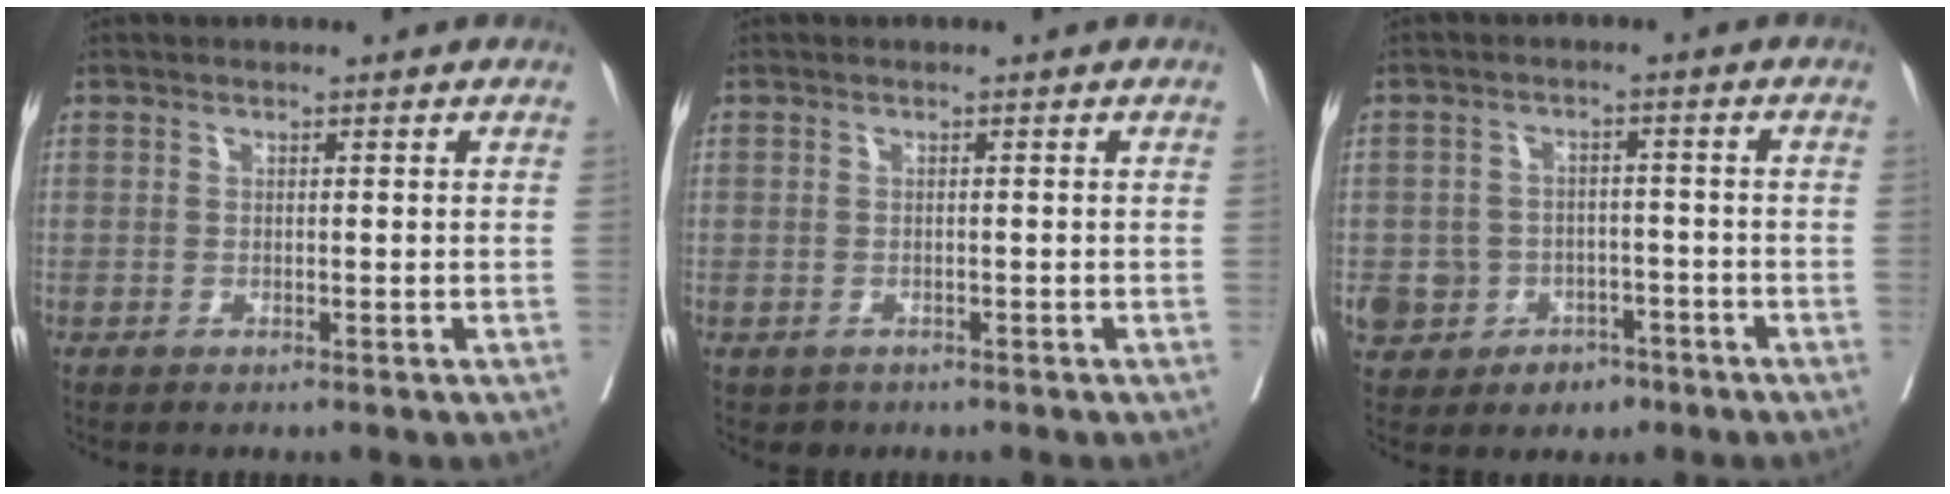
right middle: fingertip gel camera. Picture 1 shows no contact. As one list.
[{"total": 1.0, "force": [-0.6, 0.8, 0.2], "torque": [-0.006, 0.000, -0.004]}, {"total": 7.4, "force": [-3.5, 6.3, 1.5], "torque": [-0.025, 0.017, -0.042]}]